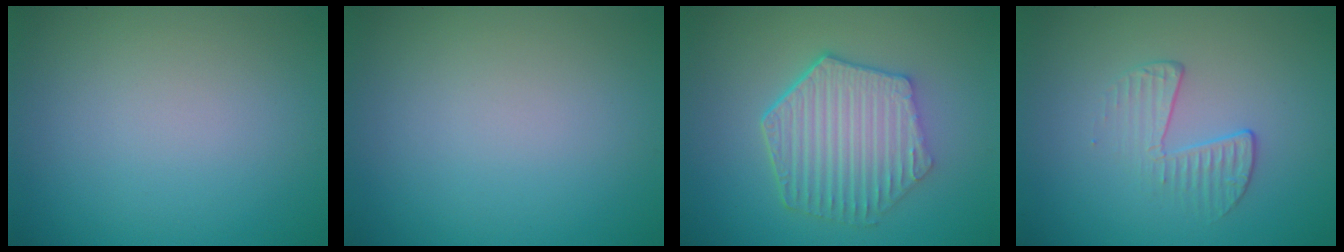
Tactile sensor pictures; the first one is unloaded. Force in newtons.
{"total": 0.0}
{"total": 6.2, "press": 4.8, "slide": 3.9}
{"total": 2.1, "press": 1.0, "slide": 1.8}